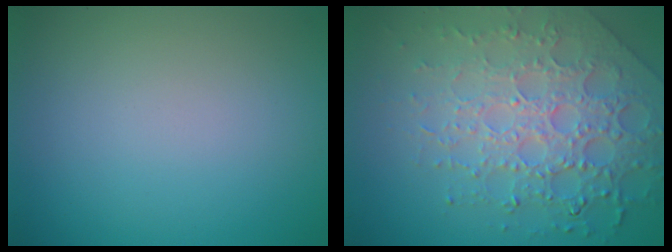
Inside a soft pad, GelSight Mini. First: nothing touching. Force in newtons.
{"total": 7.9, "press": 5.6, "slide": 5.6}